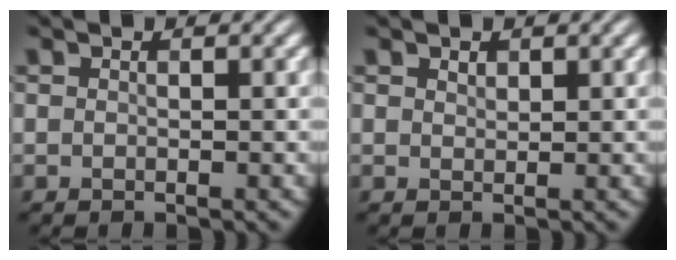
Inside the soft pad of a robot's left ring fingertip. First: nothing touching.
{"total": 0.7, "force": [0.6, 0.4, 0.2], "torque": [-0.005, -0.001, 0.012]}